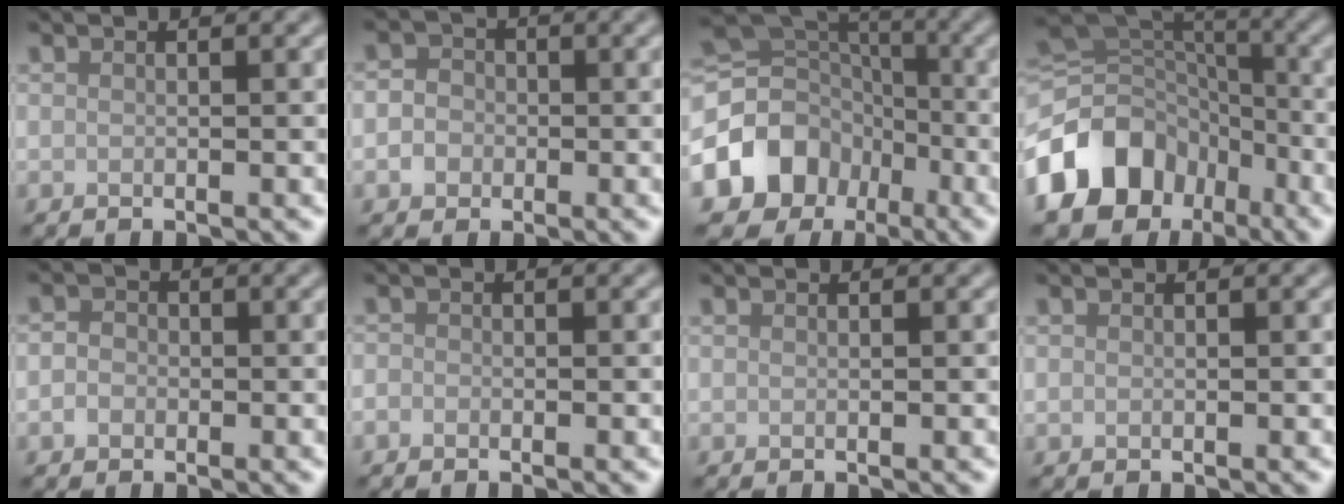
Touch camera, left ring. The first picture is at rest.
{"total": 2.2, "force": [-0.6, 2.0, 0.8], "torque": [0.001, 0.001, -0.018]}
{"total": 10.5, "force": [-4.5, 8.5, 4.1], "torque": [-0.091, 0.000, -0.086]}
{"total": 12.4, "force": [-5.7, 9.5, 5.5], "torque": [-0.126, 0.004, -0.108]}
{"total": 1.5, "force": [-0.6, 1.3, 0.5], "torque": [-0.008, 0.002, -0.016]}
{"total": 0.7, "force": [-0.5, 0.4, 0.1], "torque": [0.000, -0.002, -0.011]}
{"total": 0.0}
{"total": 0.0}